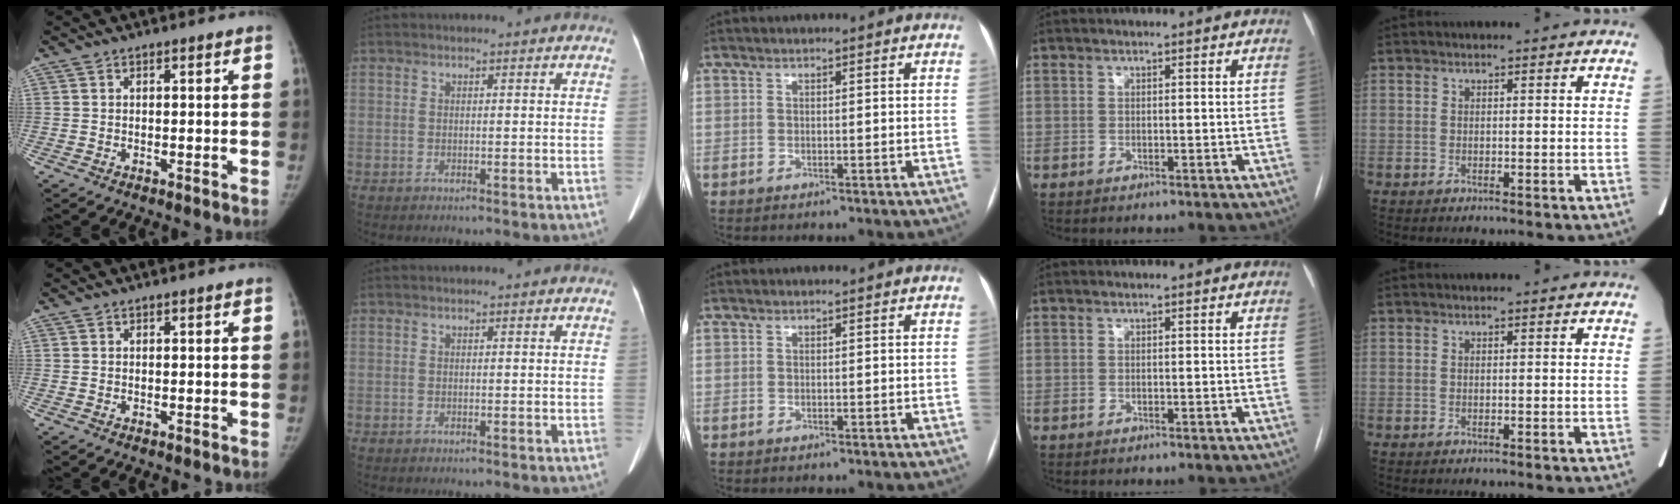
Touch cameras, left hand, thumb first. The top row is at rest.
{}